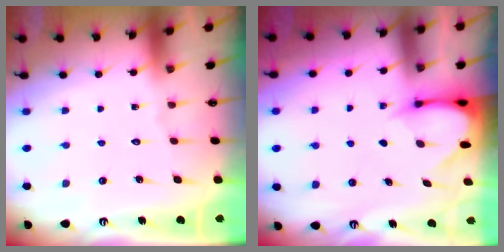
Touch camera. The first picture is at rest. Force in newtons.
{"total": 3.3, "press": 3.3, "slide": 0.3}